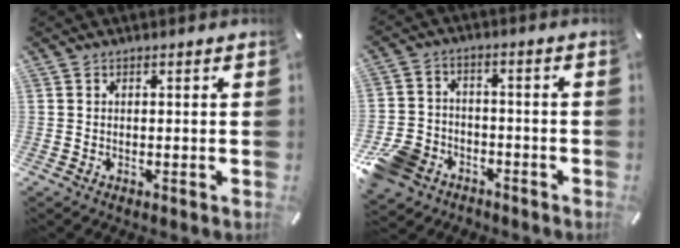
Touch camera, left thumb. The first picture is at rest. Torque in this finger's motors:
{"motor_torque": [-0.11, 0.36, 0.51, 0.46, 0.14]}